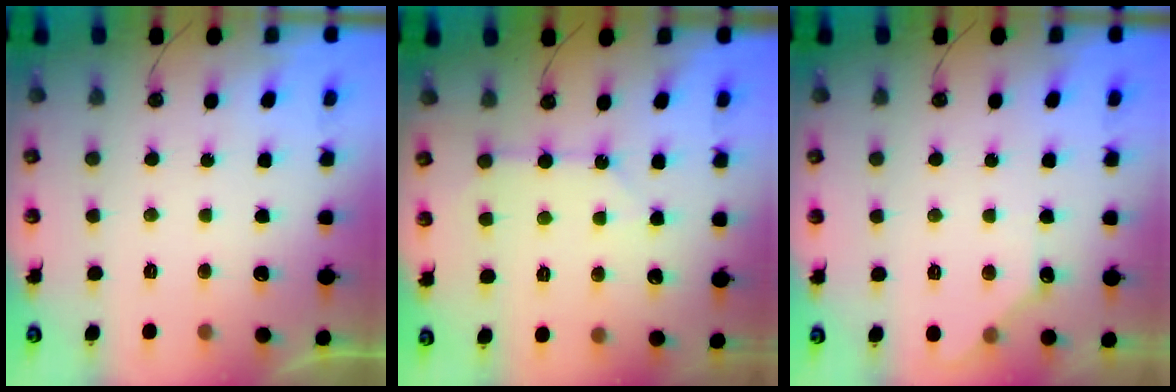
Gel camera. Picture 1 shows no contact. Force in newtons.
{"total": 3.9, "press": 3.8, "slide": 0.4}
{"total": 4.8, "press": 4.8, "slide": 0.6}